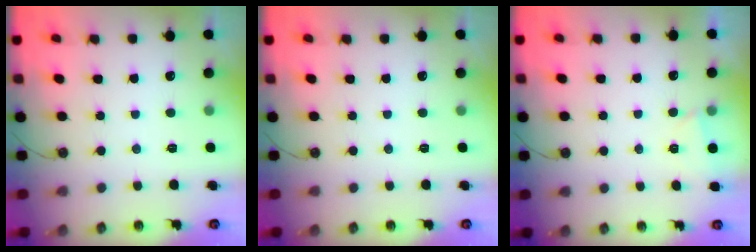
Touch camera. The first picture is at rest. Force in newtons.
{"total": 0.0}
{"total": 1.7, "press": 1.7, "slide": 0.3}